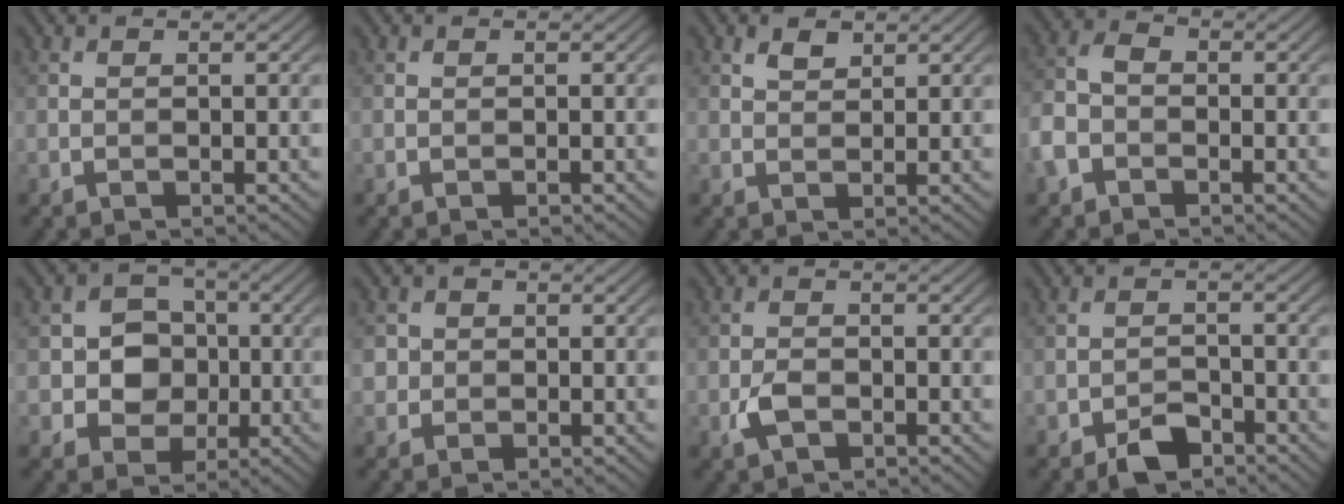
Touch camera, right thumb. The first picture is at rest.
{"total": 0.0}
{"total": 1.8, "force": [1.3, 0.9, 1.0], "torque": [-0.021, 0.002, 0.025]}
{"total": 4.7, "force": [-2.3, 3.3, 2.5], "torque": [-0.067, 0.003, -0.061]}
{"total": 6.9, "force": [-0.6, 6.1, 3.1], "torque": [-0.054, 0.003, -0.032]}
{"total": 2.7, "force": [0.3, 2.6, 0.6], "torque": [-0.013, -0.001, 0.002]}
{"total": 2.6, "force": [-1.2, 1.5, 1.7], "torque": [-0.039, -0.002, -0.027]}
{"total": 3.6, "force": [-2.6, 1.7, 1.7], "torque": [-0.027, 0.001, -0.053]}